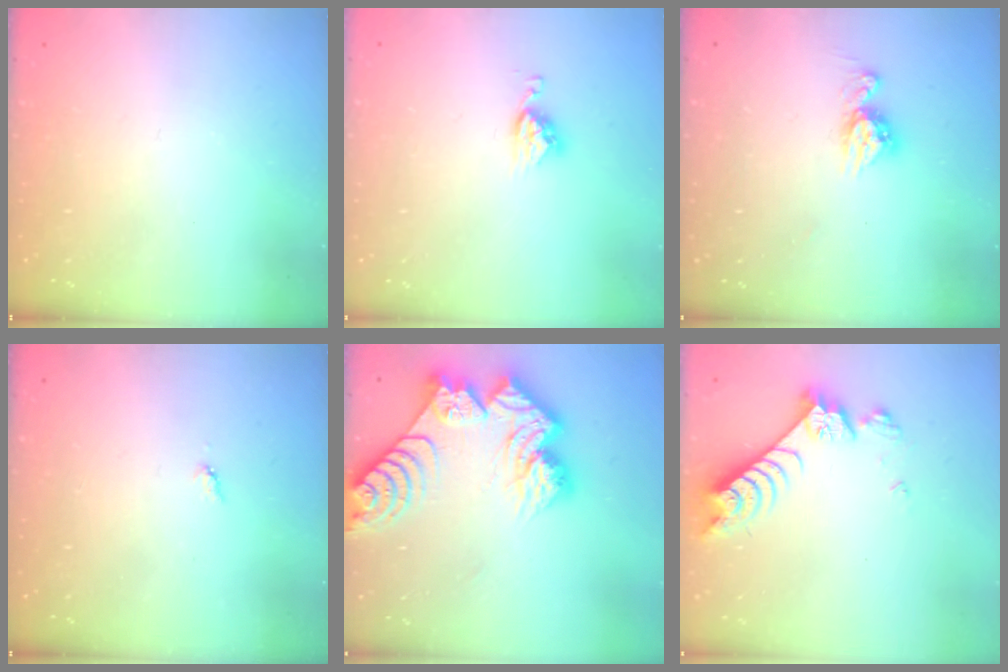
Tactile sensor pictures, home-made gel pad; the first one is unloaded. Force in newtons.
{"total": 5.3, "press": 5.3, "slide": 0.1}
{"total": 8.5, "press": 8.4, "slide": 0.8}
{"total": 3.9, "press": 3.8, "slide": 0.5}
{"total": 19.0, "press": 18.9, "slide": 1.9}
{"total": 7.6, "press": 7.6, "slide": 0.8}